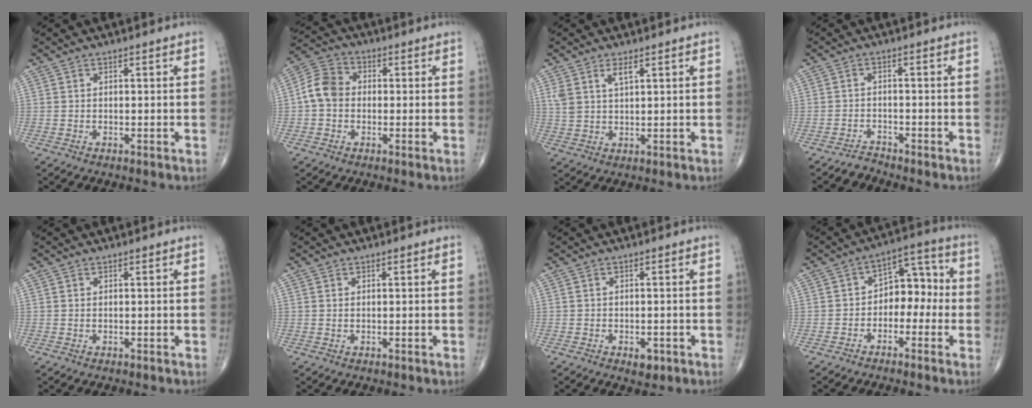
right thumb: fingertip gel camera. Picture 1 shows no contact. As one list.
[{"total": 8.1, "force": [-0.4, 6.7, 4.5], "torque": [-0.070, 0.027, -0.023]}, {"total": 4.0, "force": [2.3, 1.5, 2.9], "torque": [-0.058, -0.007, 0.049]}, {"total": 1.9, "force": [-1.8, 0.2, -0.5], "torque": [0.012, 0.001, -0.036]}, {"total": 0.0}, {"total": 0.0}, {"total": 2.3, "force": [-1.0, 1.4, 1.5], "torque": [-0.010, 0.002, -0.010]}, {"total": 8.3, "force": [-1.6, 5.6, 5.8], "torque": [-0.046, 0.044, -0.040]}]